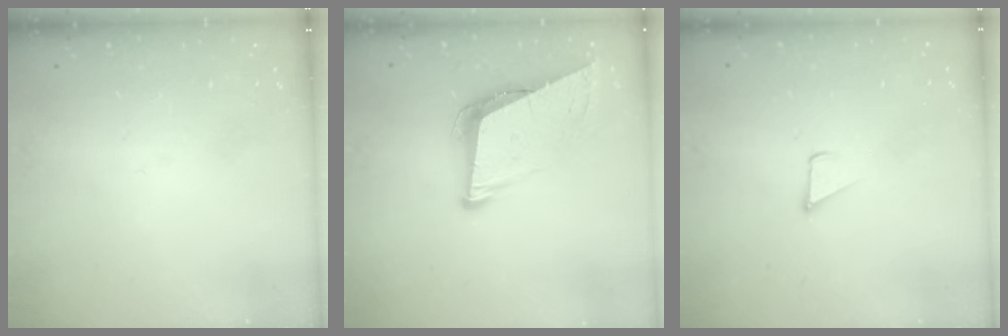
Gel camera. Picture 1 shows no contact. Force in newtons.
{"total": 9.2, "press": 8.8, "slide": 2.7}
{"total": 1.7, "press": 1.7, "slide": 0.1}